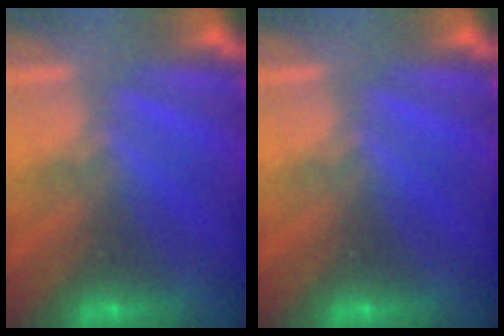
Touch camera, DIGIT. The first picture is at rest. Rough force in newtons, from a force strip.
{"total": 0.0}